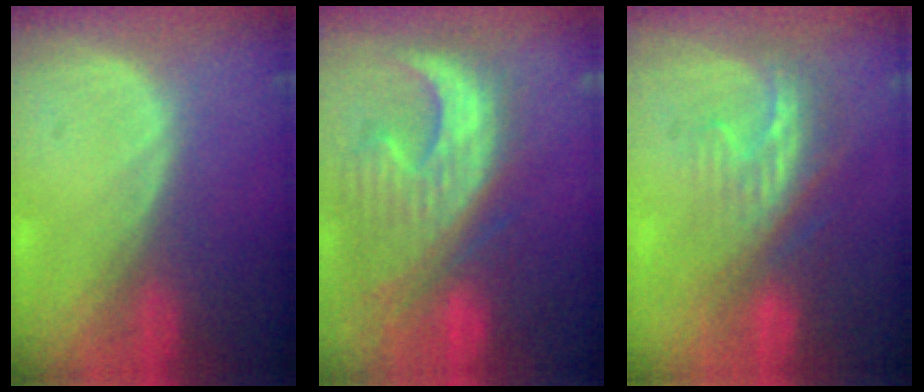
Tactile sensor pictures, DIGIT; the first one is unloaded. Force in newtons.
{"total": 13.0, "press": 11.2, "slide": 6.6}
{"total": 8.3, "press": 7.1, "slide": 4.3}